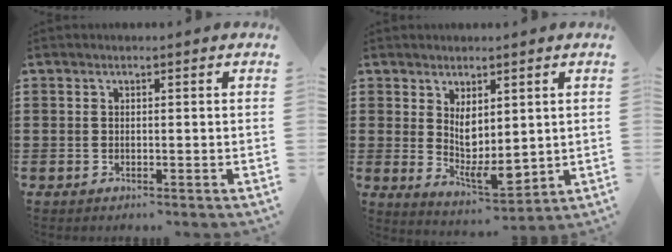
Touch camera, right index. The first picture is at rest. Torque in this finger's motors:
{"motor_torque": [0.99, -0.21, 0.35, 0.09]}